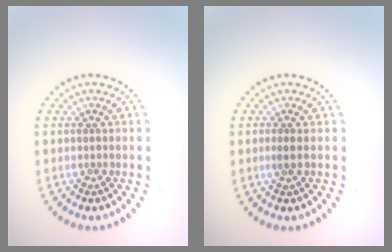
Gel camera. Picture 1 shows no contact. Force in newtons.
{"total": 0.7, "press": 0.5, "slide": 0.5}